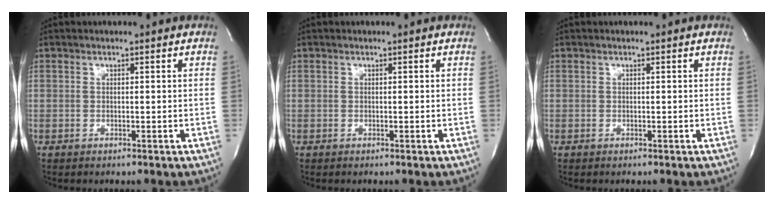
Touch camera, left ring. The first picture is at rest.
{"total": 0.0}
{"total": 0.0}